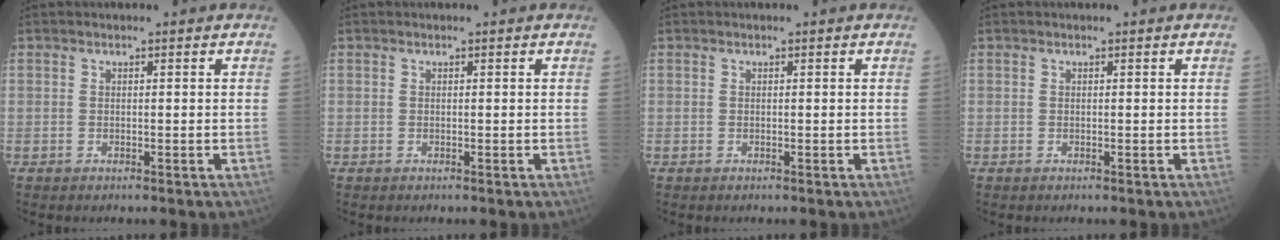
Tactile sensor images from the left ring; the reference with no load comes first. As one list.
[{"total": 0.0}, {"total": 0.0}, {"total": 0.0}]